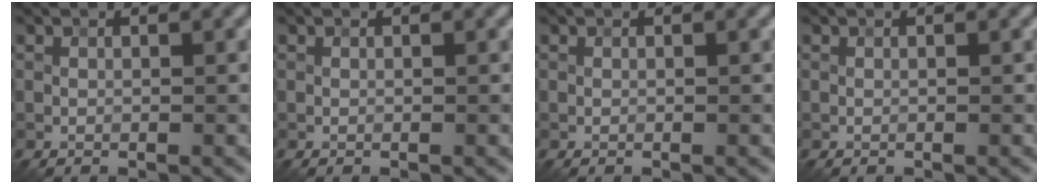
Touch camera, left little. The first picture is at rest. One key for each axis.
{"total": 0.0}
{"total": 0.0}
{"total": 0.0}